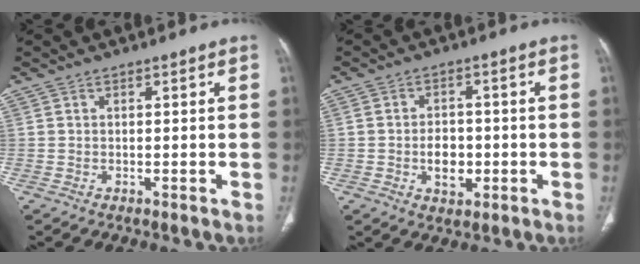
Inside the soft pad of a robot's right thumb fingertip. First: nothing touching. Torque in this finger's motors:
{"motor_torque": [0.26, 1.29, -0.13, 0.13, 0.01]}